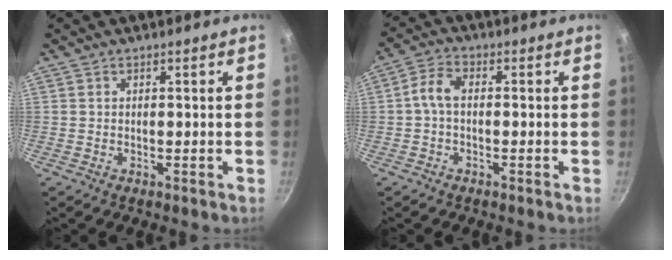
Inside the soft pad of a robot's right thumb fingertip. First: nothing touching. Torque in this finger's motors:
{"motor_torque": [1.23, 1.80, 1.56, -0.29, 0.11]}